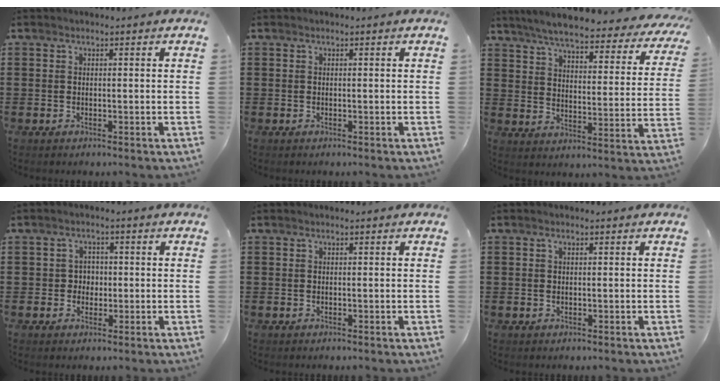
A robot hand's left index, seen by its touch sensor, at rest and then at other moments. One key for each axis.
{"total": 0.0}
{"total": 6.5, "fx": 5.9, "fy": 0.3, "fz": 2.6, "tx": -0.070, "ty": -0.042, "tz": 0.098}
{"total": 2.4, "fx": -0.3, "fy": 2.2, "fz": 1.0, "tx": -0.026, "ty": 0.007, "tz": -0.009}
{"total": 0.0}
{"total": 0.6, "fx": 0.2, "fy": 0.3, "fz": 0.6, "tx": -0.013, "ty": 0.001, "tz": 0.004}